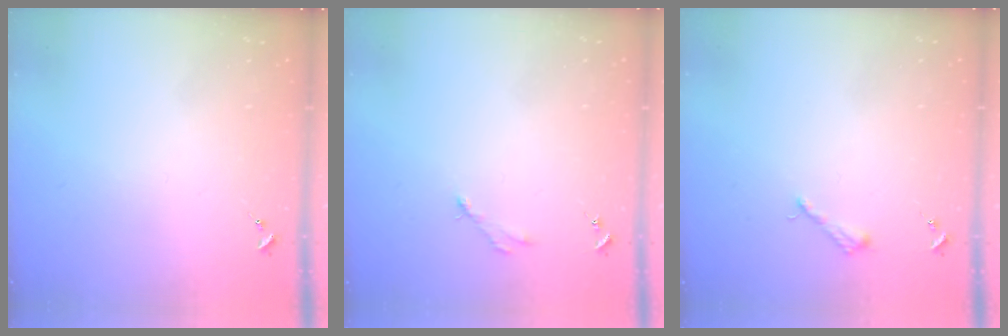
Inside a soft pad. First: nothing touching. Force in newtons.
{"total": 2.5, "press": 2.5, "slide": 0.3}
{"total": 3.6, "press": 3.6, "slide": 0.4}